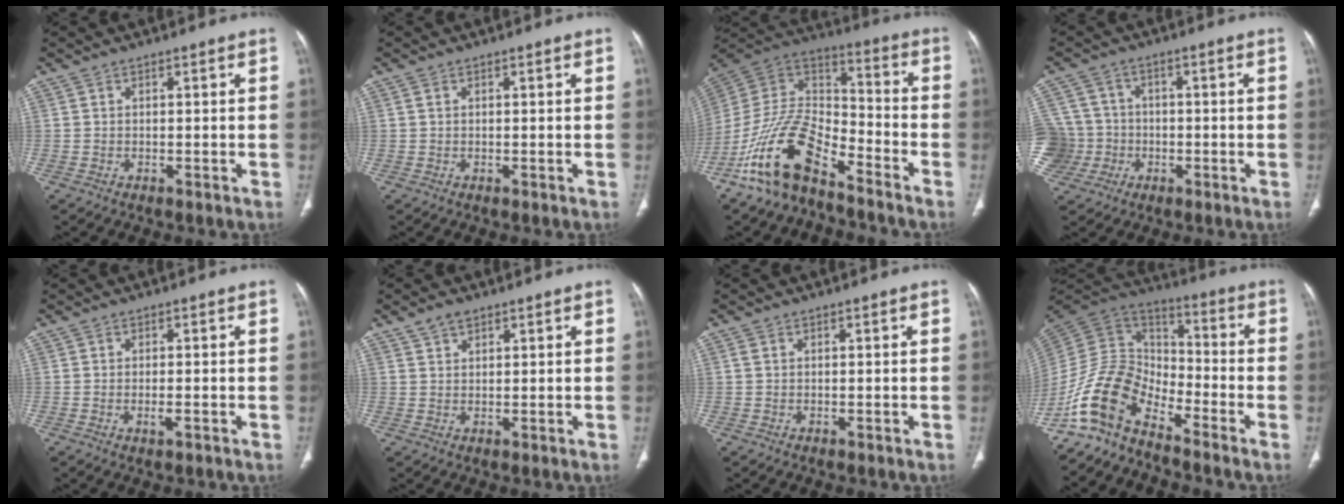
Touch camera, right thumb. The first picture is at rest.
{"total": 0.6, "force": [0.3, 0.4, 0.4], "torque": [-0.010, 0.004, 0.006]}
{"total": 16.5, "force": [-10.8, 7.1, 10.3], "torque": [-0.174, 0.083, -0.208]}
{"total": 12.0, "force": [-2.6, 11.4, 2.8], "torque": [-0.063, 0.037, -0.039]}
{"total": 1.7, "force": [-0.5, 0.5, 1.5], "torque": [-0.028, -0.003, -0.010]}
{"total": 2.8, "force": [1.9, 1.5, 1.3], "torque": [-0.019, -0.005, 0.038]}
{"total": 0.6, "force": [0.2, 0.4, 0.4], "torque": [-0.008, 0.006, 0.004]}
{"total": 13.1, "force": [-9.5, 6.4, 6.4], "torque": [-0.118, 0.089, -0.199]}